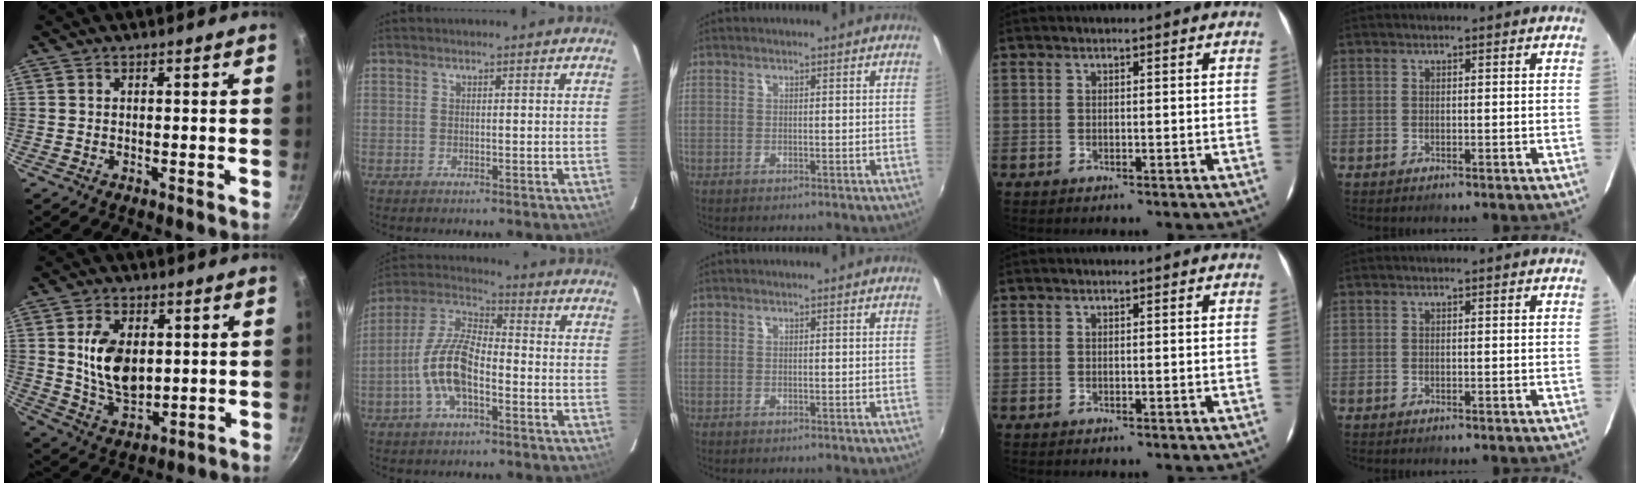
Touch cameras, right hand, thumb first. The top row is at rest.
{"thumb": {"total": 11.8, "force": [1.8, 7.6, 8.9], "torque": [-0.141, -0.020, 0.042]}, "index": {"total": 12.0, "force": [-3.9, 4.9, 10.3], "torque": [-0.220, 0.008, -0.077]}}